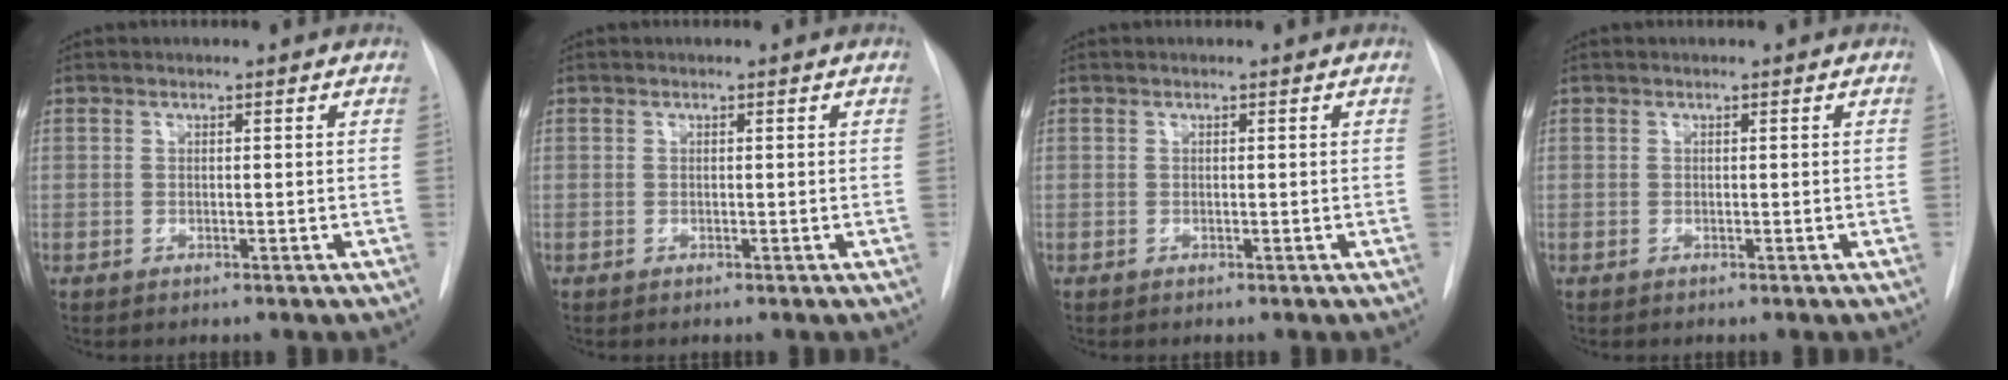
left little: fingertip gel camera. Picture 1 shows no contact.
{"total": 0.0}
{"total": 0.0}
{"total": 0.0}